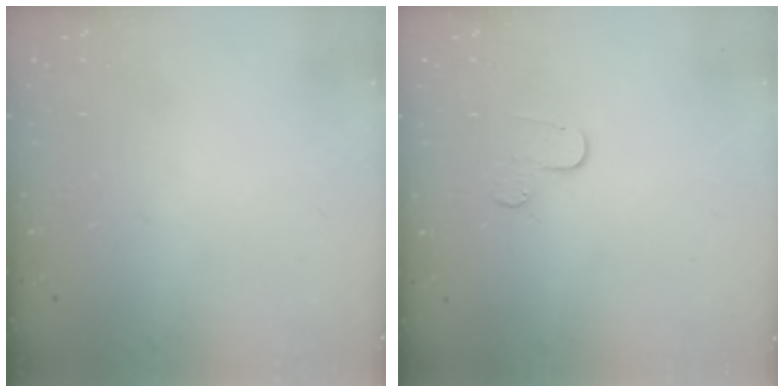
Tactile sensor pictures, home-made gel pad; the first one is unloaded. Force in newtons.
{"total": 4.5, "press": 4.5, "slide": 0.4}